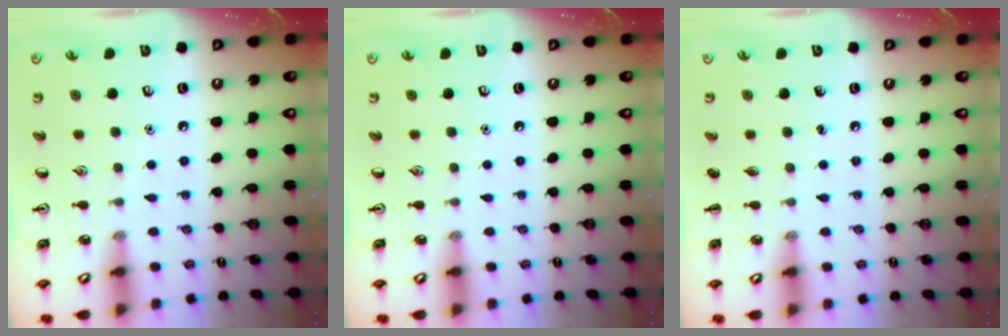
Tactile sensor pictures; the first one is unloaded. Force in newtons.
{"total": 0.0}
{"total": 0.0}